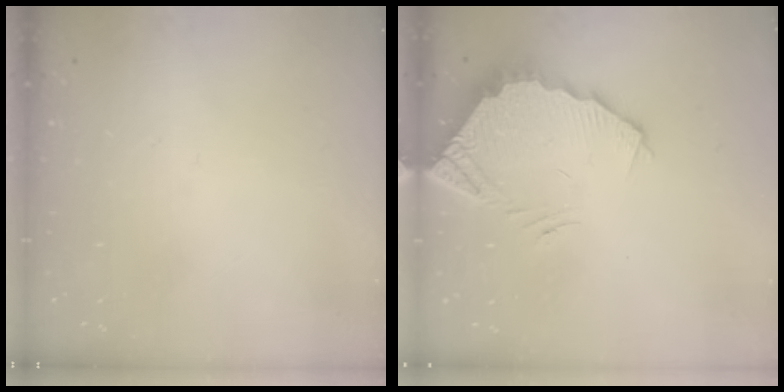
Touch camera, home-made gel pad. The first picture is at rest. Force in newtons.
{"total": 3.7, "press": 3.7, "slide": 0.3}